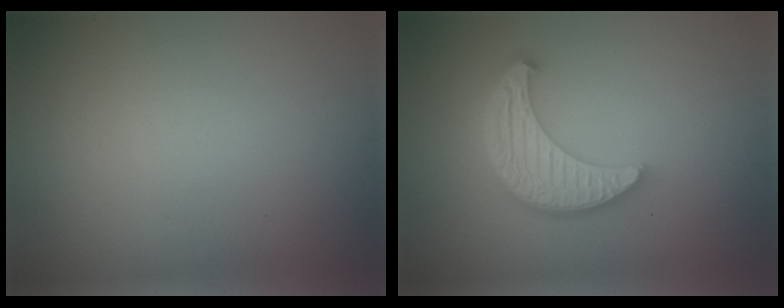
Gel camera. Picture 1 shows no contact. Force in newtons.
{"total": 5.5, "press": 4.2, "slide": 3.6}